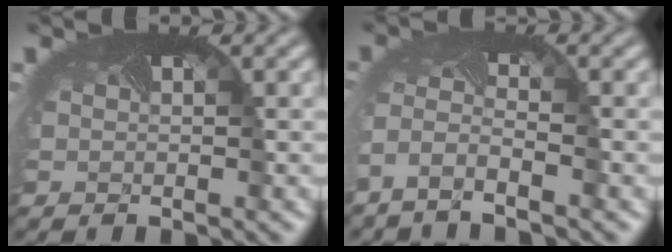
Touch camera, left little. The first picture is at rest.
{"total": 2.8, "force": [-2.5, 0.1, 1.3], "torque": [-0.038, -0.008, -0.054]}